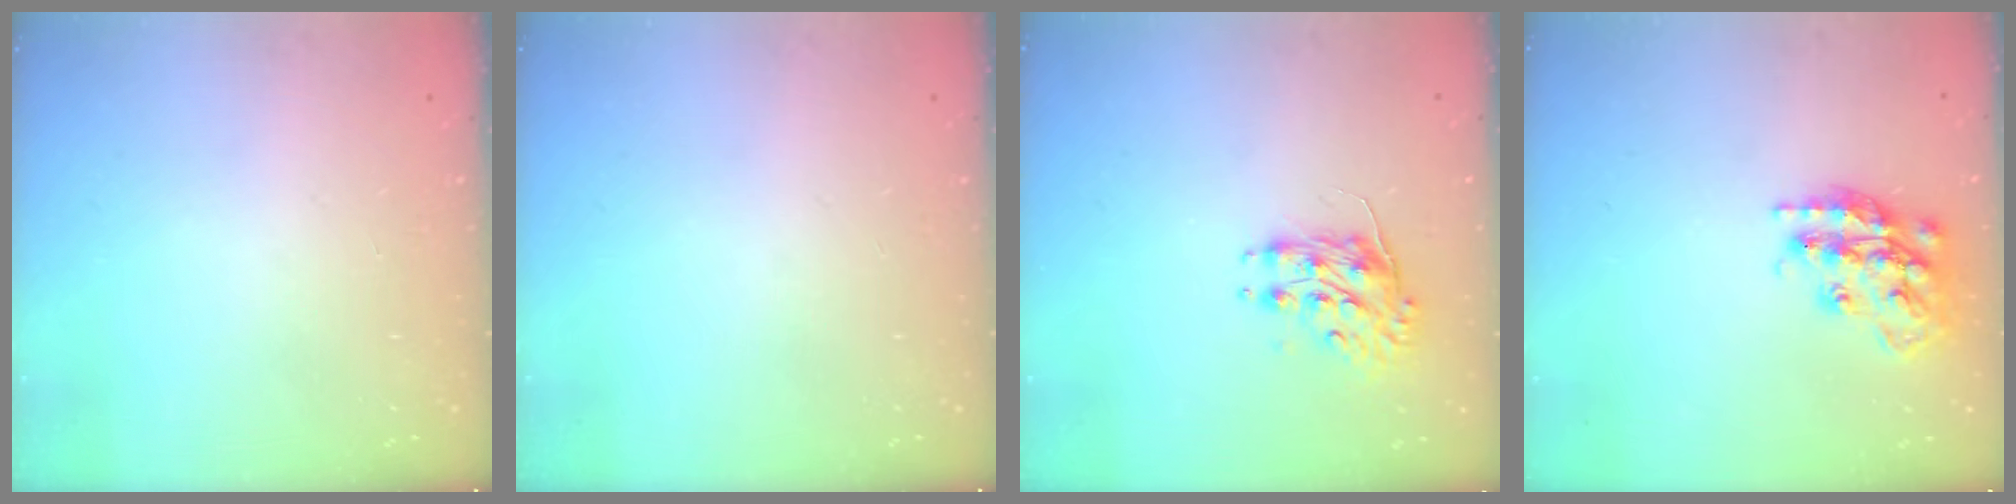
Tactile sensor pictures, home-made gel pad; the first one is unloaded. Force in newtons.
{"total": 0.0}
{"total": 8.4, "press": 8.4, "slide": 0.3}
{"total": 17.8, "press": 17.7, "slide": 1.3}